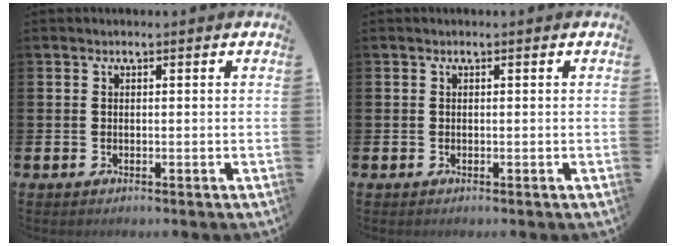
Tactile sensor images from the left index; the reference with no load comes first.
{"total": 0.0}